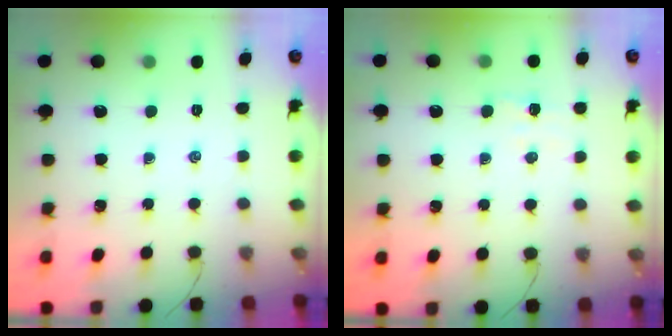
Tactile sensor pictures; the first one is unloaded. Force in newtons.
{"total": 2.8, "press": 2.7, "slide": 0.7}